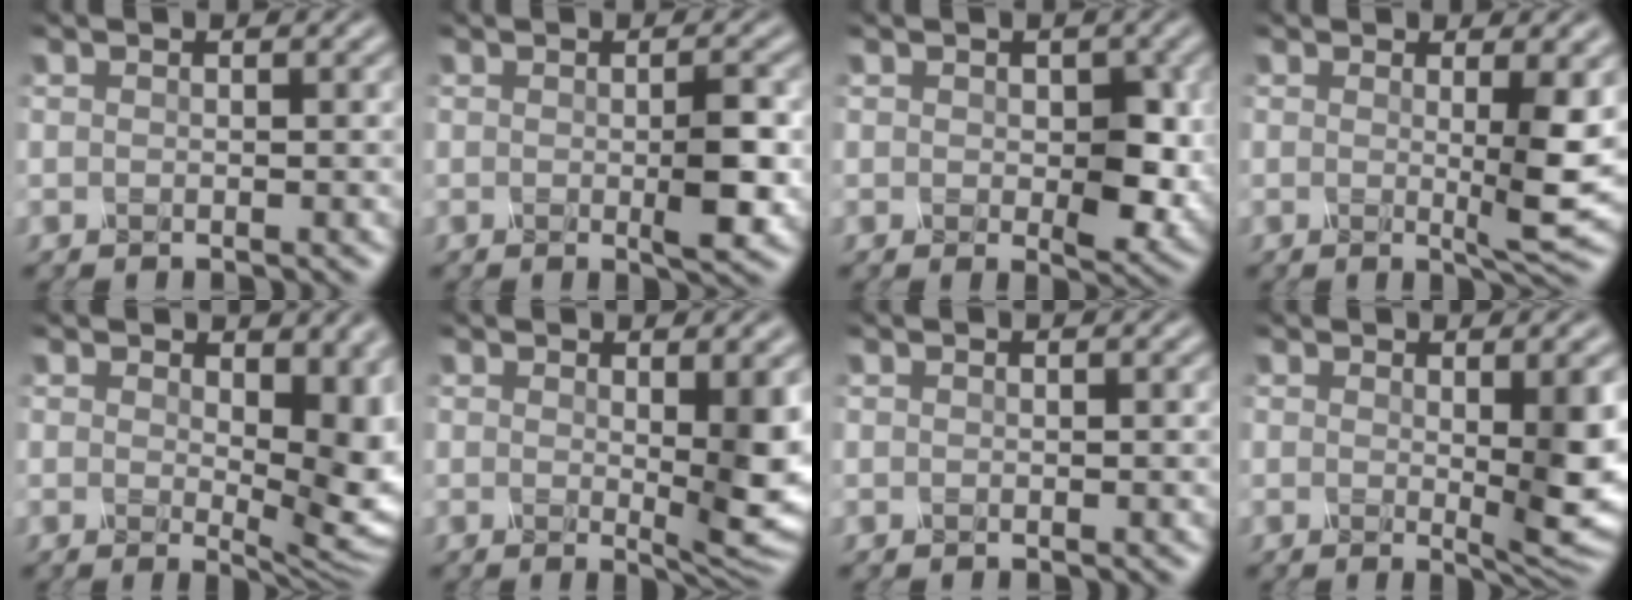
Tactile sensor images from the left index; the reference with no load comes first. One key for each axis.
{"total": 3.0, "fx": -0.5, "fy": 0.4, "fz": 2.9, "tx": -0.060, "ty": -0.001, "tz": -0.005}
{"total": 4.1, "fx": -0.5, "fy": 2.1, "fz": 3.4, "tx": -0.058, "ty": -0.003, "tz": -0.002}
{"total": 4.6, "fx": 0.1, "fy": 0.5, "fz": 4.6, "tx": -0.080, "ty": -0.006, "tz": 0.008}
{"total": 10.5, "fx": 0.4, "fy": 6.0, "fz": 8.6, "tx": -0.097, "ty": -0.006, "tz": 0.020}
{"total": 6.2, "fx": 0.1, "fy": 1.6, "fz": 6.0, "tx": -0.103, "ty": -0.010, "tz": 0.011}
{"total": 0.0}
{"total": 5.5, "fx": -0.1, "fy": 1.1, "fz": 5.4, "tx": -0.087, "ty": -0.011, "tz": 0.008}